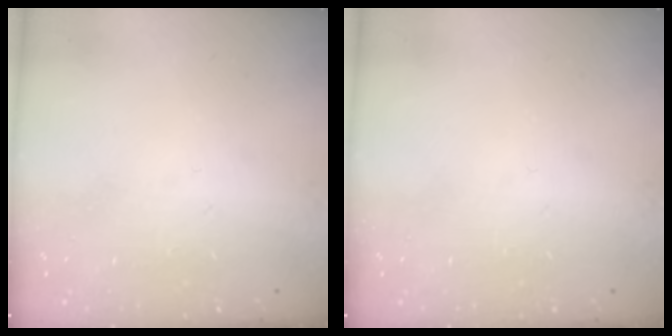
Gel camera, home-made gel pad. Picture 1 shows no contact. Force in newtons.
{"total": 0.0}